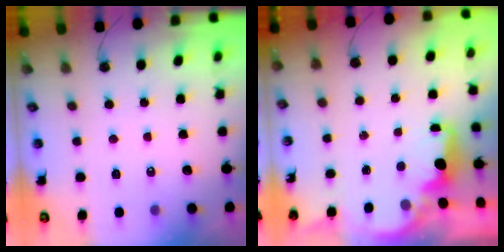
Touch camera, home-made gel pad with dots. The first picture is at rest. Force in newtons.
{"total": 2.4, "press": 2.3, "slide": 0.8}